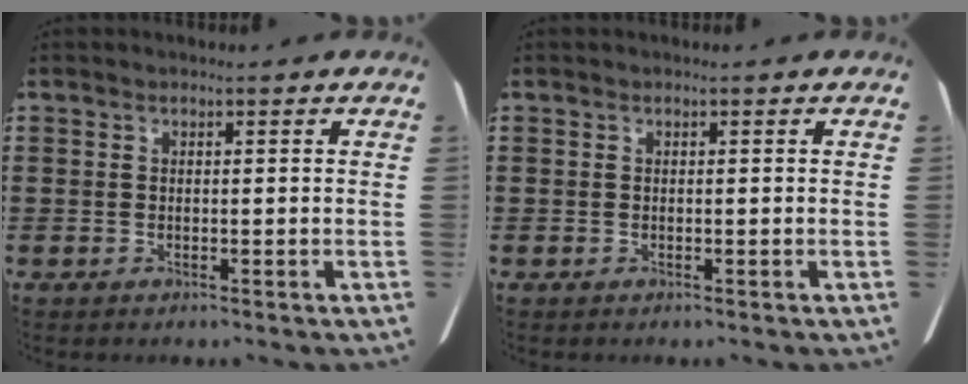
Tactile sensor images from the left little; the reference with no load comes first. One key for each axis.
{"total": 0.0}